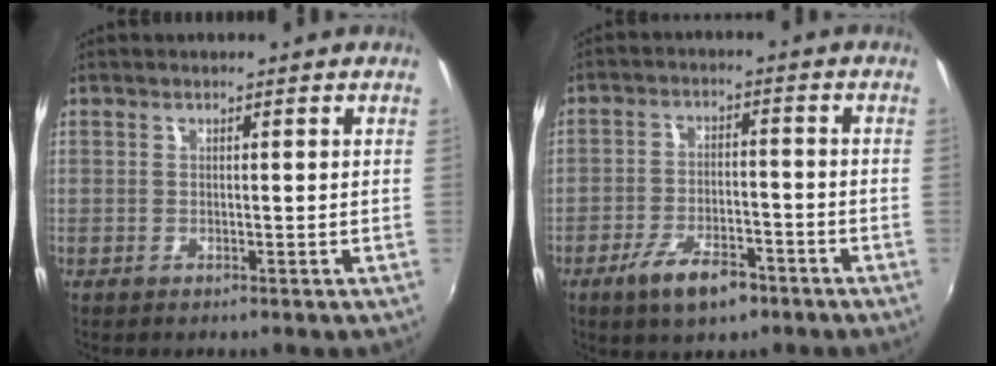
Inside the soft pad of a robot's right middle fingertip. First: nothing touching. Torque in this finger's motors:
{"motor_torque": [1.30, -0.84, 0.47, 0.12]}